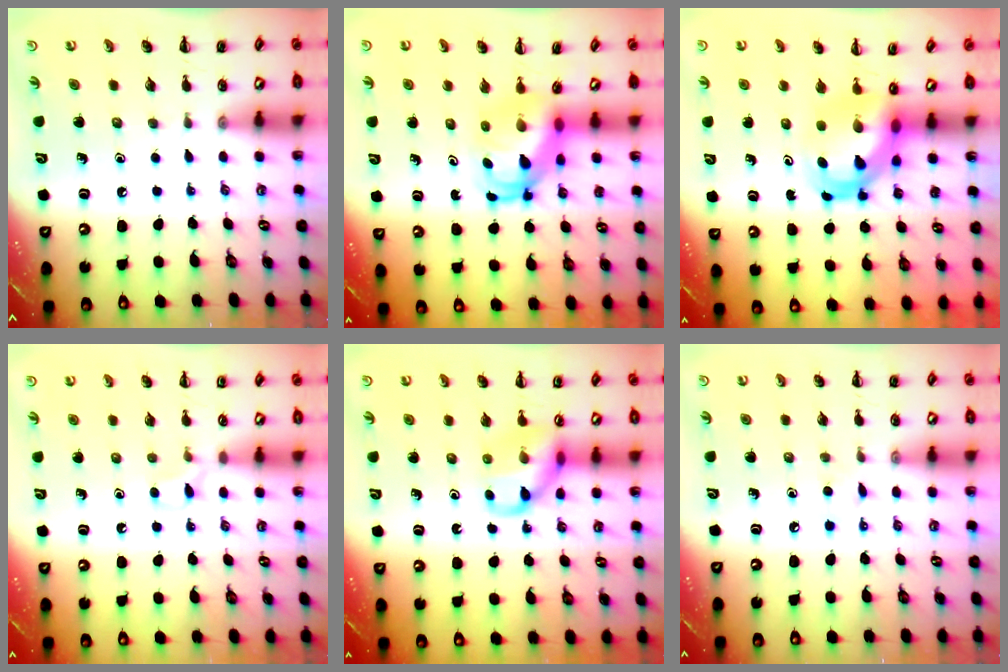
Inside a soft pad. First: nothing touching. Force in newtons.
{"total": 6.1, "press": 6.1, "slide": 0.6}
{"total": 5.1, "press": 5.0, "slide": 1.2}
{"total": 3.9, "press": 3.7, "slide": 1.2}
{"total": 11.1, "press": 11.0, "slide": 1.7}
{"total": 2.9, "press": 2.8, "slide": 1.0}